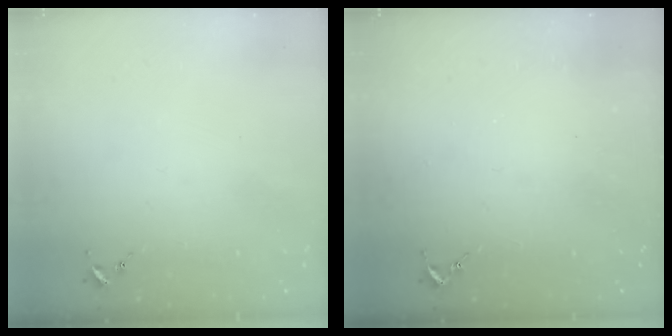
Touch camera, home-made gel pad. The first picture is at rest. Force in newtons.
{"total": 2.6, "press": 2.5, "slide": 0.3}